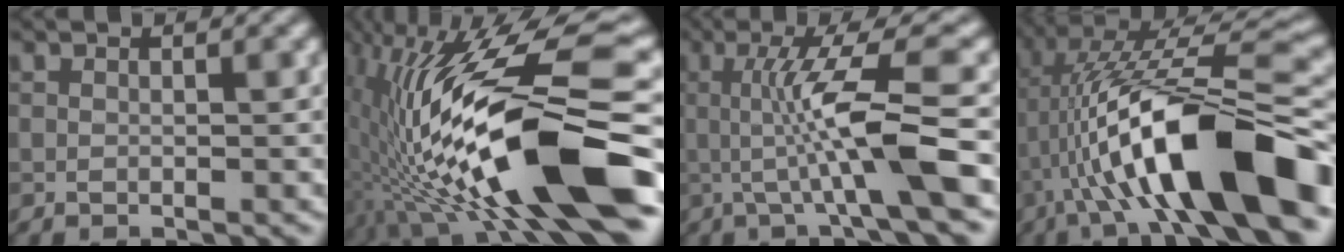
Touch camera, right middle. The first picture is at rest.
{"total": 14.1, "force": [-4.1, 2.9, 13.1], "torque": [-0.246, 0.033, -0.058]}
{"total": 7.4, "force": [-1.0, 0.7, 7.3], "torque": [-0.131, 0.019, -0.005]}
{"total": 14.3, "force": [-3.8, 3.4, 13.4], "torque": [-0.234, 0.037, -0.052]}